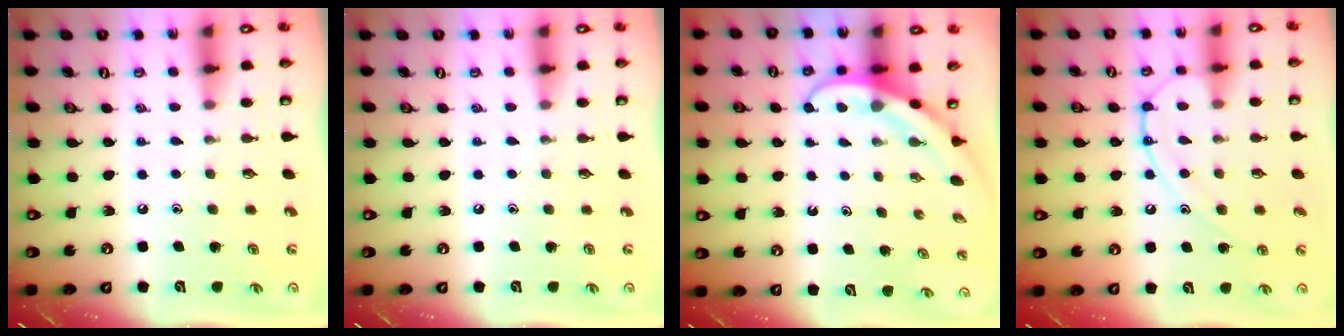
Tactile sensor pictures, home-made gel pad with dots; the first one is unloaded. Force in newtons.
{"total": 0.0}
{"total": 3.8, "press": 3.8, "slide": 0.3}
{"total": 12.4, "press": 12.3, "slide": 1.3}